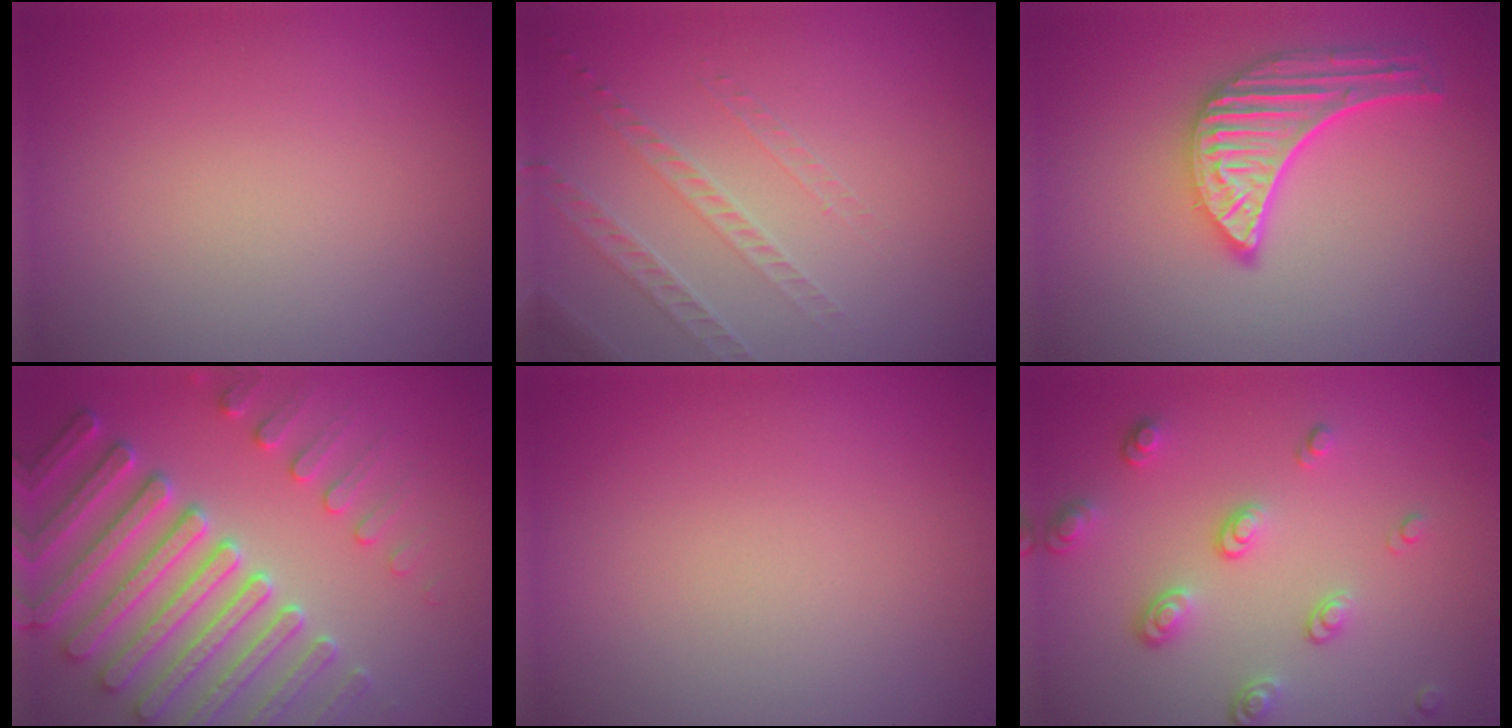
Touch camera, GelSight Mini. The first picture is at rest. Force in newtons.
{"total": 1.6, "press": 1.3, "slide": 0.9}
{"total": 5.1, "press": 4.0, "slide": 3.2}
{"total": 7.4, "press": 7.2, "slide": 2.0}
{"total": 0.0}
{"total": 3.4, "press": 2.6, "slide": 2.2}